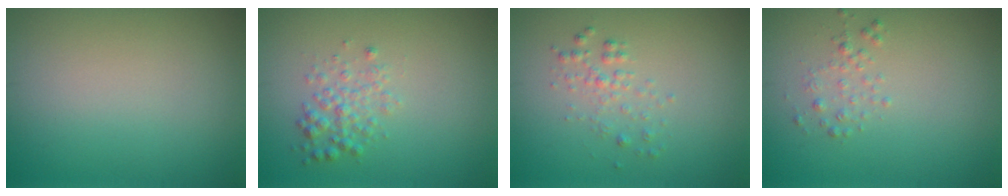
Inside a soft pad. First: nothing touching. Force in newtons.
{"total": 1.9, "press": 1.9, "slide": 0.0}
{"total": 1.3, "press": 1.3, "slide": 0.1}
{"total": 1.1, "press": 1.1, "slide": 0.1}